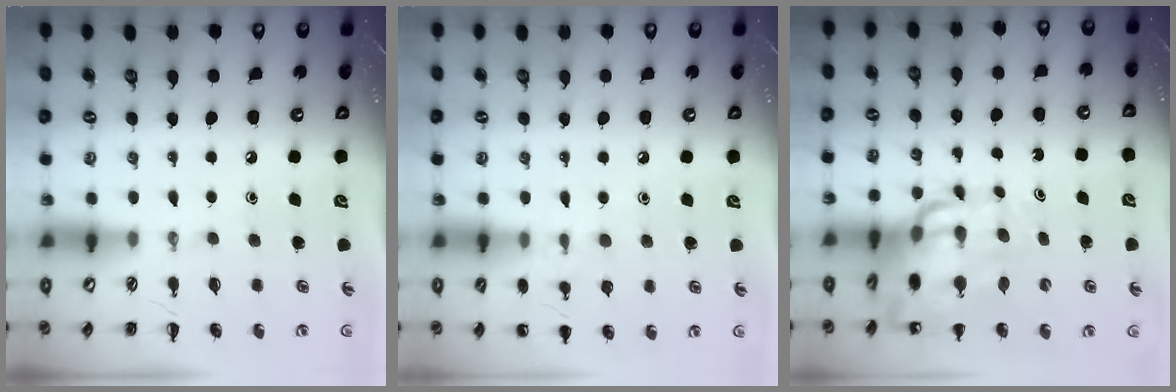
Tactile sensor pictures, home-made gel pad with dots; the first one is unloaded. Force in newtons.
{"total": 5.6, "press": 5.3, "slide": 1.6}
{"total": 15.0, "press": 14.4, "slide": 4.1}